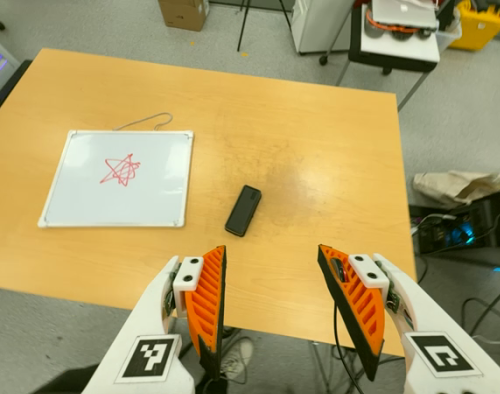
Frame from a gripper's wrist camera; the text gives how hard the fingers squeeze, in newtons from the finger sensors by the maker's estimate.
{"total": 0.0}